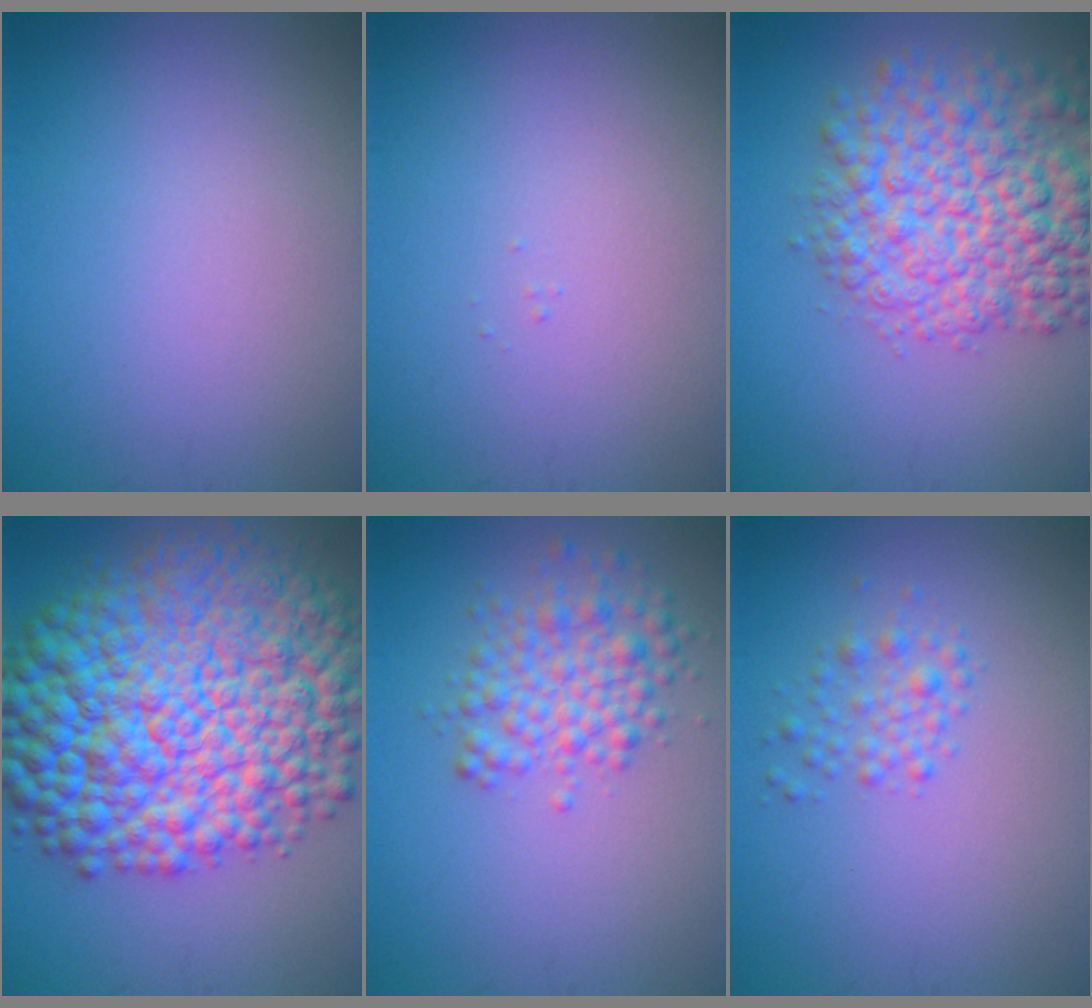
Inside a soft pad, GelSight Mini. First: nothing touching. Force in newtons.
{"total": 0.0}
{"total": 9.0, "press": 9.0, "slide": 0.3}
{"total": 16.3, "press": 16.3, "slide": 0.0}
{"total": 3.8, "press": 3.8, "slide": 0.1}
{"total": 1.8, "press": 1.8, "slide": 0.1}